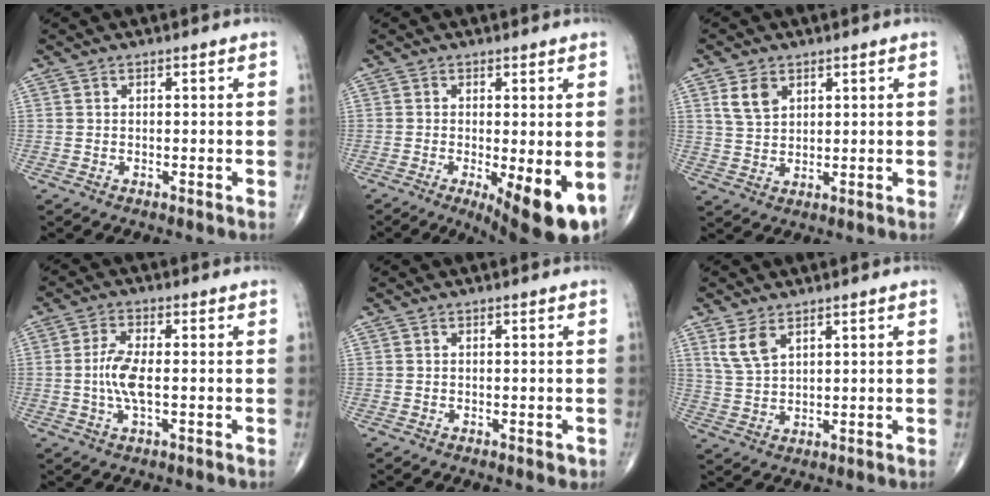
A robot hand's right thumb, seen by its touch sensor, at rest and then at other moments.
{"total": 11.5, "force": [-3.6, 3.3, 10.4], "torque": [-0.136, -0.022, -0.044]}
{"total": 5.0, "force": [2.4, 3.3, 2.9], "torque": [-0.045, -0.010, 0.051]}
{"total": 6.2, "force": [-0.5, 2.2, 5.8], "torque": [-0.130, 0.001, -0.014]}
{"total": 0.9, "force": [-0.3, 0.5, 0.6], "torque": [-0.005, -0.001, -0.003]}
{"total": 5.1, "force": [2.9, 2.5, 3.4], "torque": [-0.069, -0.010, 0.067]}